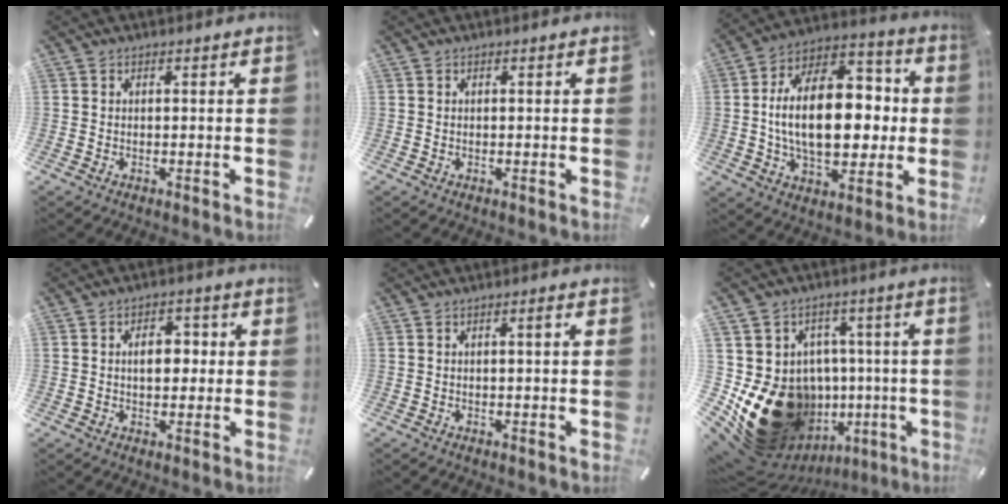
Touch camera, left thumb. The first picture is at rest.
{"total": 0.0}
{"total": 22.3, "force": [0.0, 13.6, 17.7], "torque": [-0.312, 0.006, -0.001]}
{"total": 6.3, "force": [0.5, 4.2, 4.7], "torque": [-0.062, -0.001, 0.000]}
{"total": 1.6, "force": [0.3, 0.1, 1.6], "torque": [-0.029, 0.001, 0.003]}
{"total": 23.5, "force": [-6.2, 17.7, 14.2], "torque": [-0.232, 0.013, -0.053]}